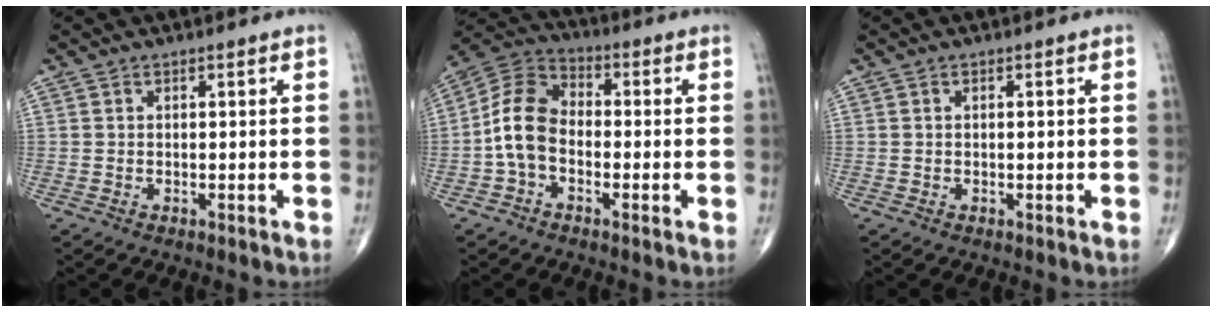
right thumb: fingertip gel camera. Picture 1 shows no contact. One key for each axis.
{"total": 9.9, "fx": -1.9, "fy": 6.8, "fz": 7.0, "tx": -0.125, "ty": 0.034, "tz": -0.052}
{"total": 0.6, "fx": 0.1, "fy": 0.2, "fz": 0.5, "tx": -0.006, "ty": 0.001, "tz": 0.001}